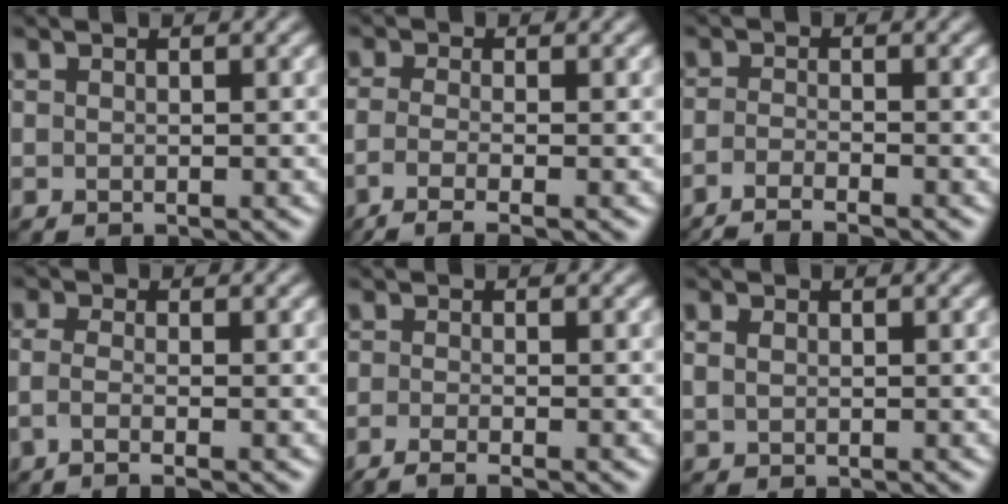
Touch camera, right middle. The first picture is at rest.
{"total": 3.7, "force": [-1.8, 1.1, 3.0], "torque": [-0.058, -0.011, -0.047]}
{"total": 3.1, "force": [-2.3, 0.6, 2.0], "torque": [-0.038, -0.004, -0.054]}
{"total": 2.3, "force": [-1.0, 0.7, 2.0], "torque": [-0.044, -0.007, -0.028]}
{"total": 2.5, "force": [-1.7, 0.5, 1.8], "torque": [-0.030, -0.011, -0.042]}
{"total": 1.1, "force": [0.2, 0.8, 0.7], "torque": [-0.017, 0.001, 0.005]}